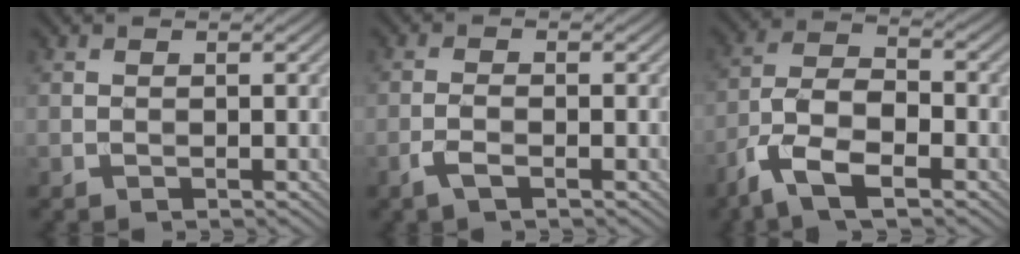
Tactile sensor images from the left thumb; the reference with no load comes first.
{"total": 2.1, "force": [-1.2, 0.5, 1.7], "torque": [-0.039, 0.004, -0.027]}
{"total": 9.1, "force": [-5.4, 3.6, 6.4], "torque": [-0.131, -0.004, -0.115]}